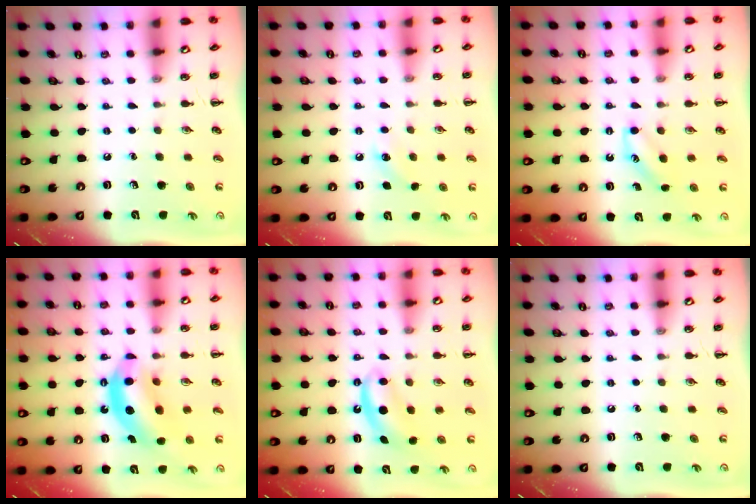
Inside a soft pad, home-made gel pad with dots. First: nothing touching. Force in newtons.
{"total": 6.2, "press": 6.1, "slide": 1.3}
{"total": 4.5, "press": 4.3, "slide": 1.5}
{"total": 10.9, "press": 10.5, "slide": 2.9}
{"total": 5.2, "press": 5.1, "slide": 1.3}
{"total": 0.0}